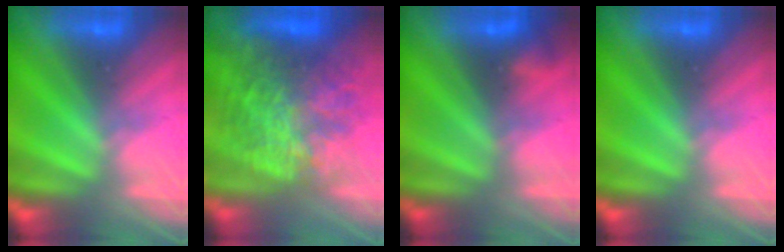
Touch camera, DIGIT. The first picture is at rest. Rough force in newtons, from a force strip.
{"total": 7.4}
{"total": 2.2}
{"total": 0.0}